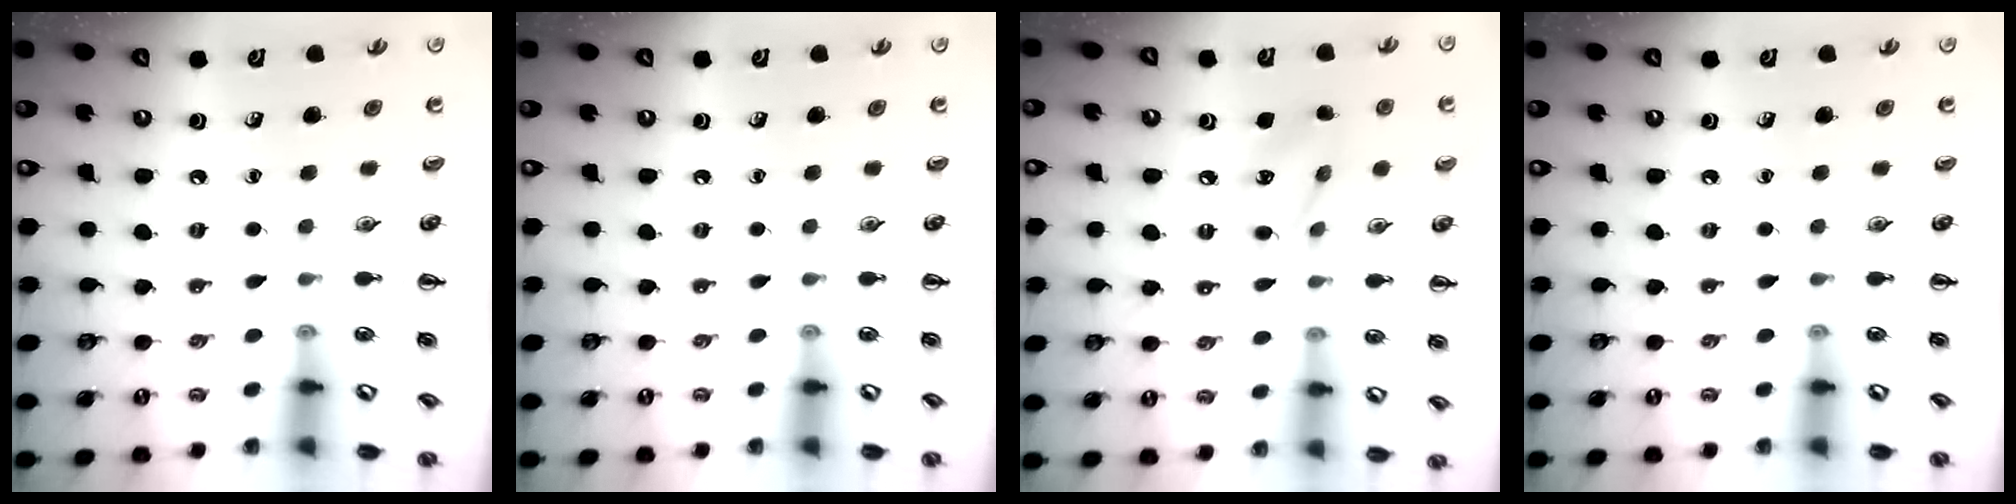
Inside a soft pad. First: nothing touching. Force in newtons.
{"total": 0.0}
{"total": 9.3, "press": 9.3, "slide": 1.0}
{"total": 0.0}